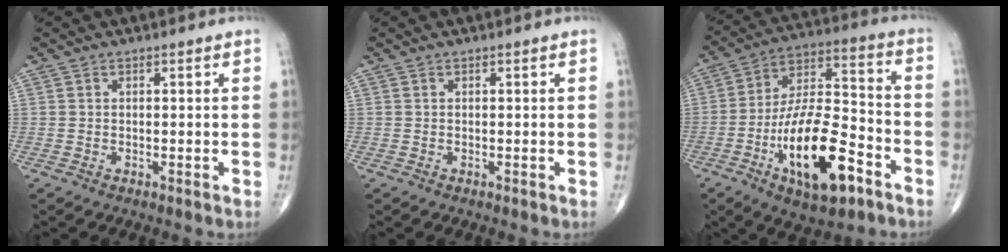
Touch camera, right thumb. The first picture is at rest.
{"total": 0.0}
{"total": 19.8, "force": [-8.5, 7.9, 16.0], "torque": [-0.270, 0.050, -0.142]}